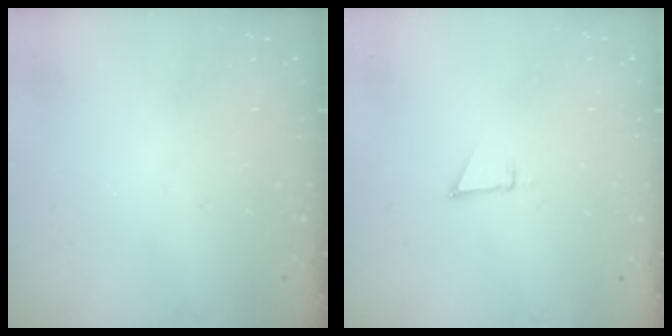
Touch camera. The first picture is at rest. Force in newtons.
{"total": 1.9, "press": 1.9, "slide": 0.0}